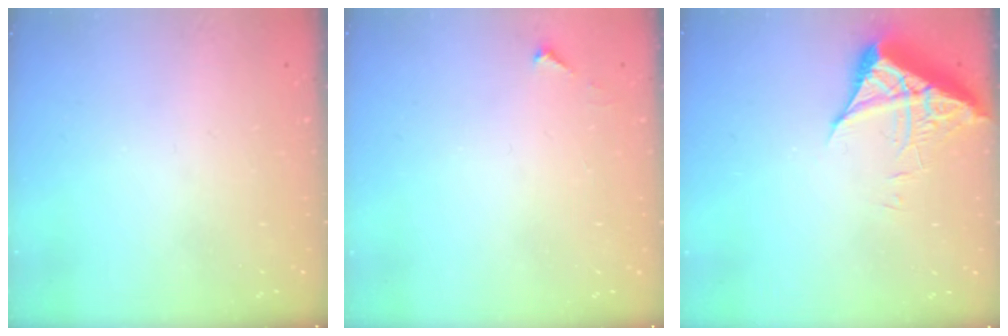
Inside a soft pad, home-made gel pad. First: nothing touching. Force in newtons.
{"total": 3.4, "press": 3.4, "slide": 0.4}
{"total": 6.1, "press": 6.1, "slide": 0.7}